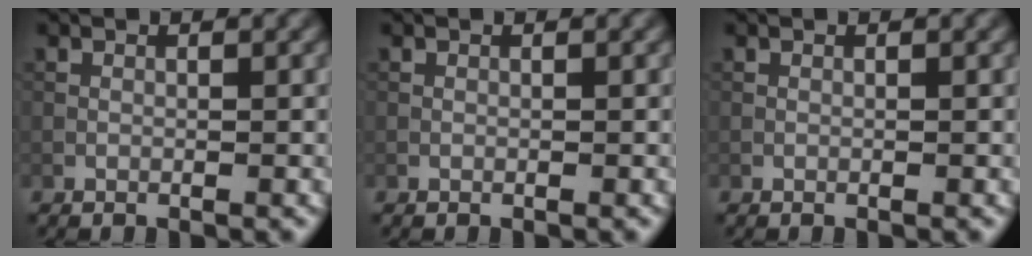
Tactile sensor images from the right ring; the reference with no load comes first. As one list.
[{"total": 0.0}, {"total": 0.0}]